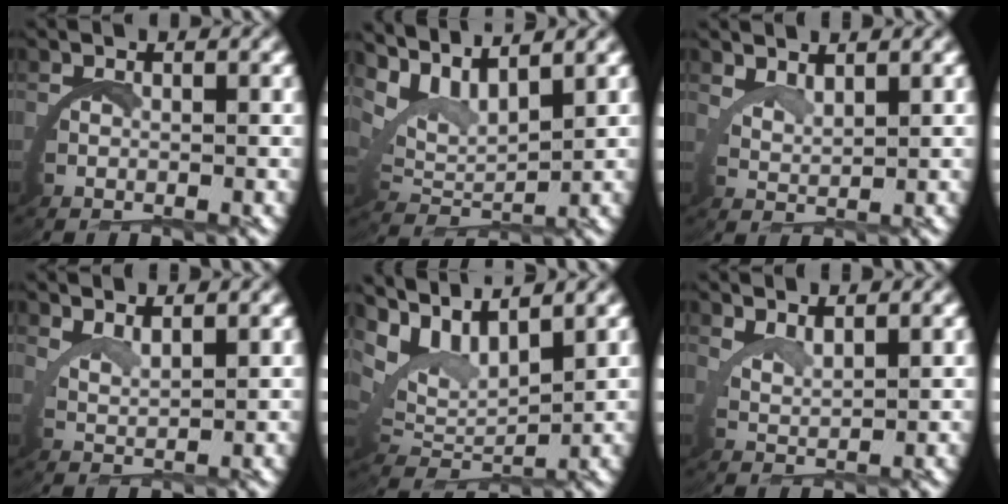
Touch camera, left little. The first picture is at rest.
{"total": 5.8, "force": [3.4, 3.1, 3.4], "torque": [-0.091, 0.001, 0.060]}
{"total": 2.5, "force": [2.5, -0.5, 0.4], "torque": [-0.017, -0.005, 0.049]}
{"total": 2.5, "force": [2.4, -0.5, 0.6], "torque": [-0.021, -0.005, 0.047]}
{"total": 7.0, "force": [3.5, 4.2, 4.4], "torque": [-0.107, 0.001, 0.062]}
{"total": 2.5, "force": [2.4, -0.5, 0.5], "torque": [-0.020, -0.004, 0.047]}